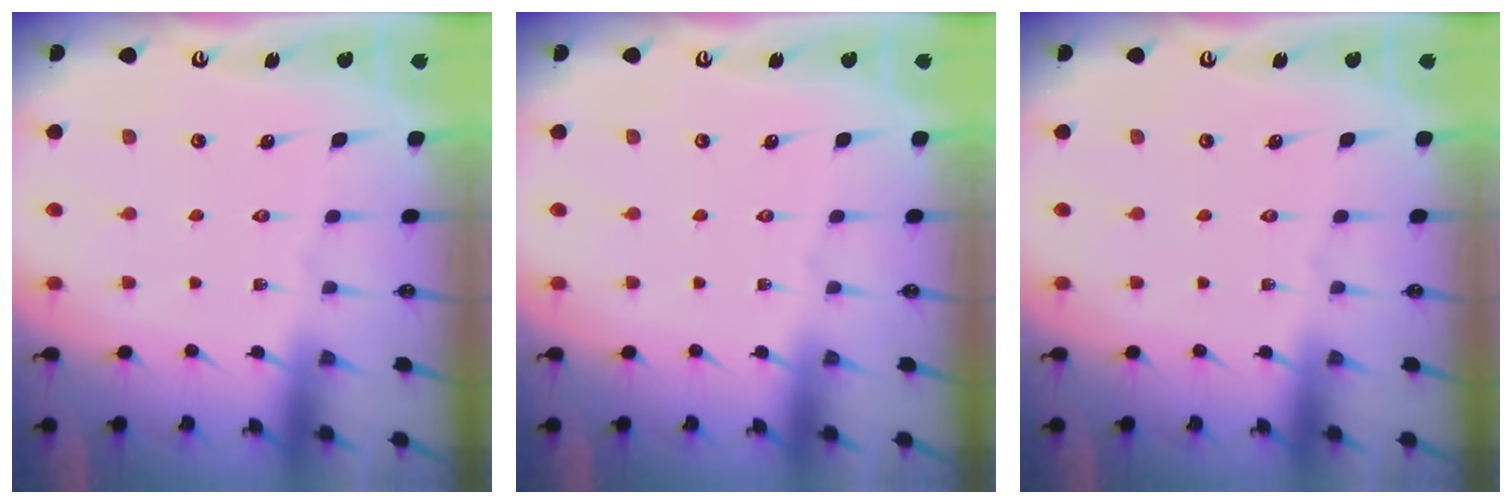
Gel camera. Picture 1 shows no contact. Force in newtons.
{"total": 0.0}
{"total": 0.0}